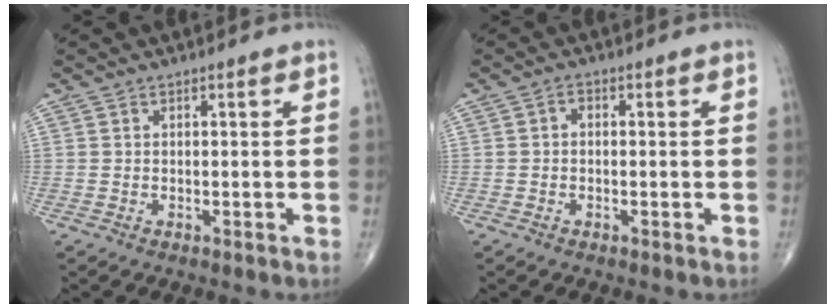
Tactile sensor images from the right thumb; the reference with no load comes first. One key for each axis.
{"total": 1.4, "fx": -0.1, "fy": 1.0, "fz": 0.9, "tx": -0.008, "ty": 0.005, "tz": -0.007}